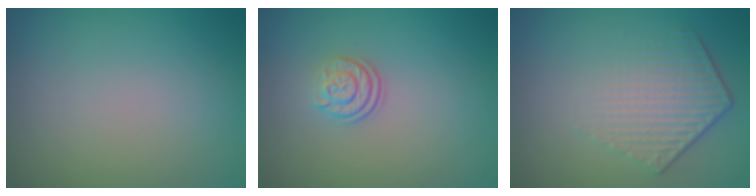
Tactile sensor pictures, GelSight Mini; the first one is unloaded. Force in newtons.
{"total": 2.3, "press": 1.7, "slide": 1.6}
{"total": 4.4, "press": 3.0, "slide": 3.1}